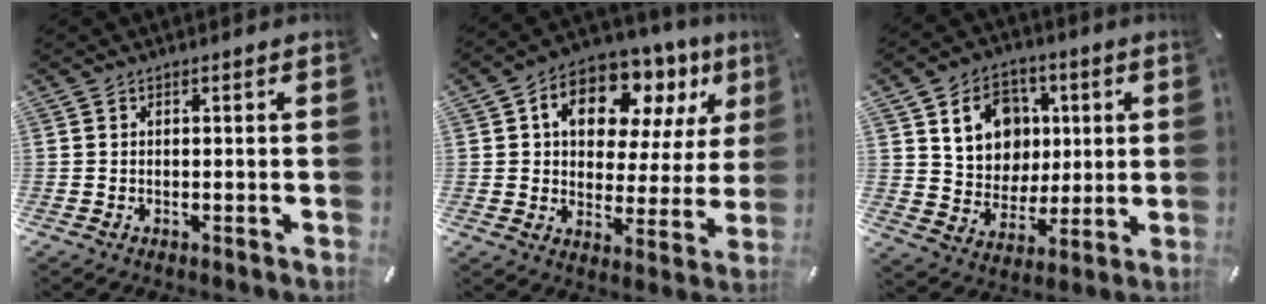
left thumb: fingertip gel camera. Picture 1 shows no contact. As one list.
[{"total": 14.1, "force": [8.0, 8.7, 7.6], "torque": [-0.129, -0.048, 0.140]}, {"total": 13.5, "force": [4.5, 11.6, 5.2], "torque": [-0.088, -0.010, 0.093]}]